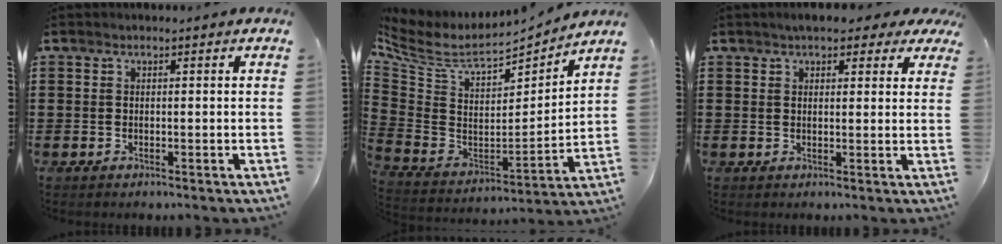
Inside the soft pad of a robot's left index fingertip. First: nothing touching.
{"total": 7.1, "force": [5.9, 2.2, 3.4], "torque": [-0.096, -0.048, 0.098]}
{"total": 3.5, "force": [2.7, 1.5, 1.7], "torque": [-0.028, 0.001, 0.043]}